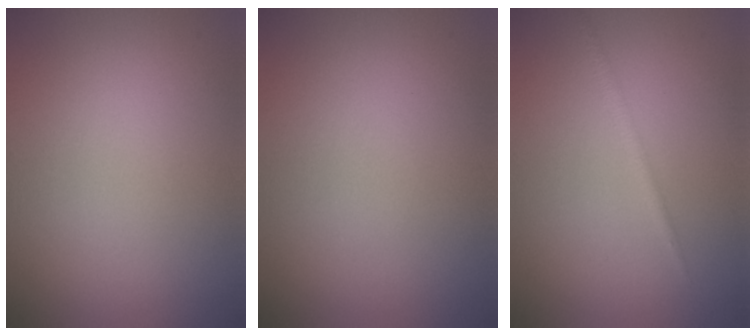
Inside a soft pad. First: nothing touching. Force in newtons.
{"total": 0.0}
{"total": 1.1, "press": 1.1, "slide": 0.0}